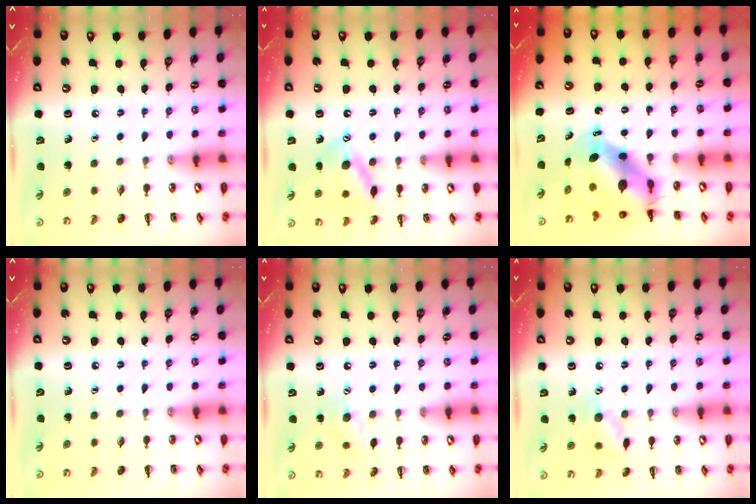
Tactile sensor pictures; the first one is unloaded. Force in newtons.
{"total": 13.4, "press": 13.2, "slide": 2.5}
{"total": 6.8, "press": 6.6, "slide": 1.6}
{"total": 0.0}
{"total": 7.3, "press": 7.2, "slide": 1.1}
{"total": 8.6, "press": 8.5, "slide": 0.8}